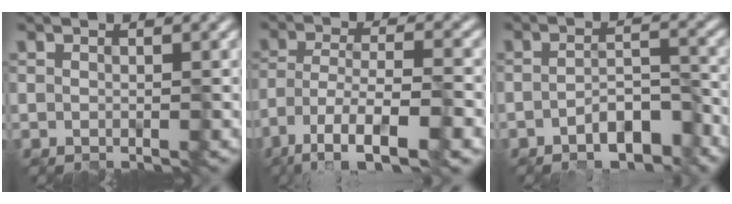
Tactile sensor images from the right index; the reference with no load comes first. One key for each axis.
{"total": 10.1, "fx": -6.0, "fy": 3.4, "fz": 7.4, "tx": -0.139, "ty": -0.006, "tz": -0.113}
{"total": 6.2, "fx": -3.9, "fy": 2.5, "fz": 4.2, "tx": -0.061, "ty": 0.004, "tz": -0.064}